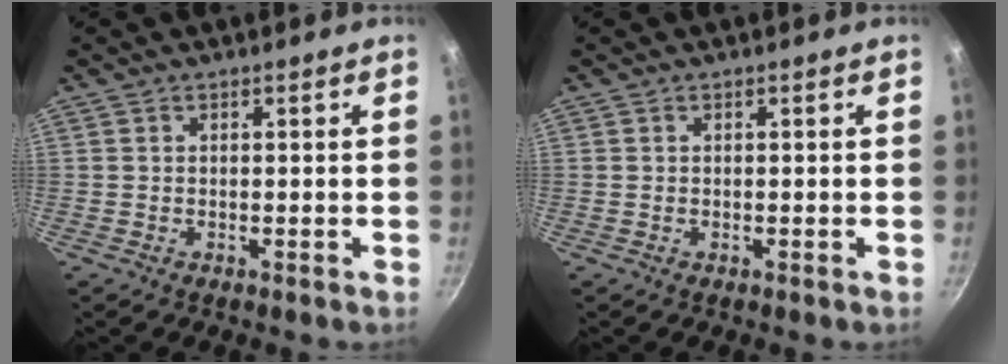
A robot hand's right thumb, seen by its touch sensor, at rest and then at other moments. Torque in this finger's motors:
{"motor_torque": [0.36, -0.40, 0.35, -0.12, 0.02]}